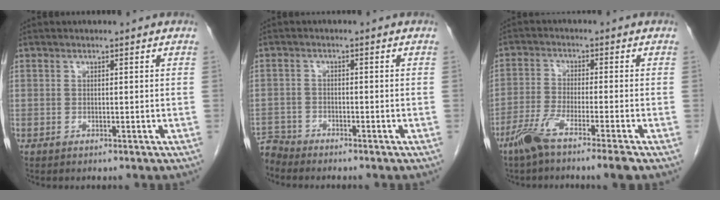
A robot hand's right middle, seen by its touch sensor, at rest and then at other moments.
{"total": 3.6, "force": [-3.5, 0.3, -0.7], "torque": [0.016, -0.011, -0.067]}
{"total": 7.1, "force": [-4.9, -0.3, 5.1], "torque": [-0.097, -0.015, -0.095]}